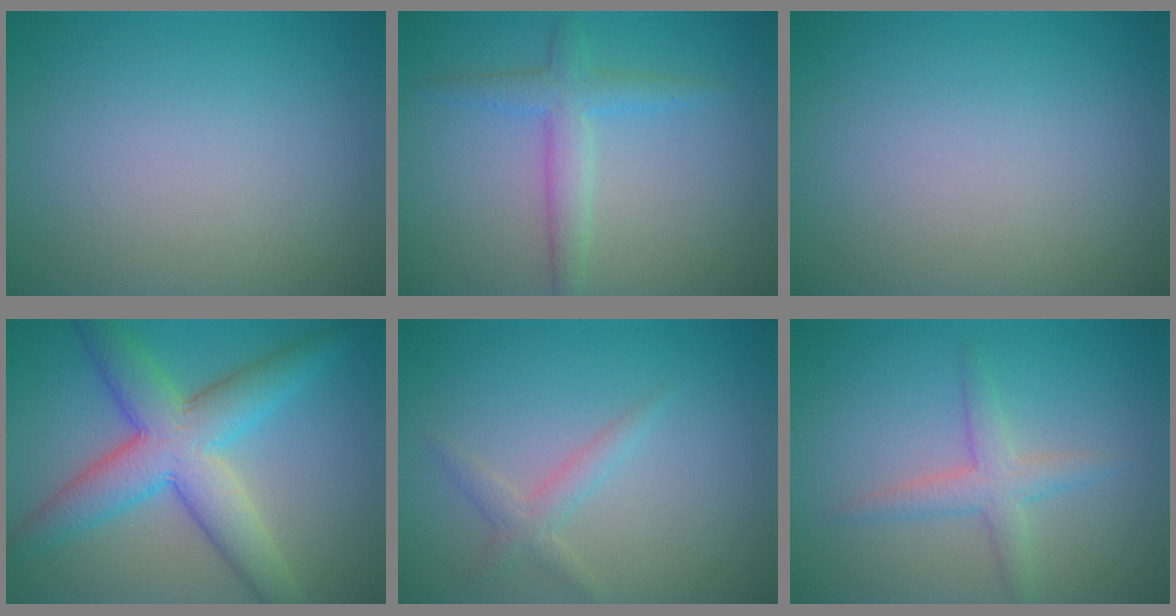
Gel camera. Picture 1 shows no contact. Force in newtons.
{"total": 2.8, "press": 2.8, "slide": 0.1}
{"total": 0.0}
{"total": 7.7, "press": 7.7, "slide": 0.3}
{"total": 1.7, "press": 1.6, "slide": 0.1}
{"total": 2.5, "press": 2.5, "slide": 0.1}